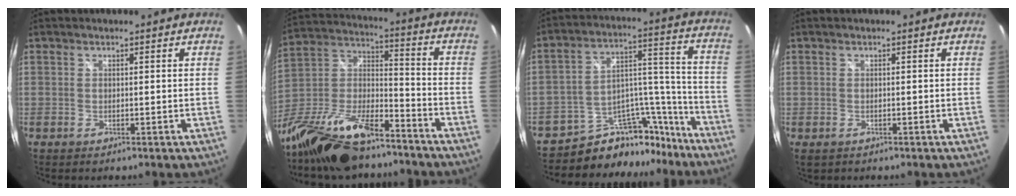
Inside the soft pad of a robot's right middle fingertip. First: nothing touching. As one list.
[{"total": 20.9, "force": [-14.7, 7.9, 12.5], "torque": [-0.257, -0.008, -0.261]}, {"total": 16.0, "force": [-13.6, 7.6, 3.7], "torque": [-0.052, 0.079, -0.199]}, {"total": 1.4, "force": [-0.6, 1.0, 0.9], "torque": [-0.018, -0.004, -0.007]}]